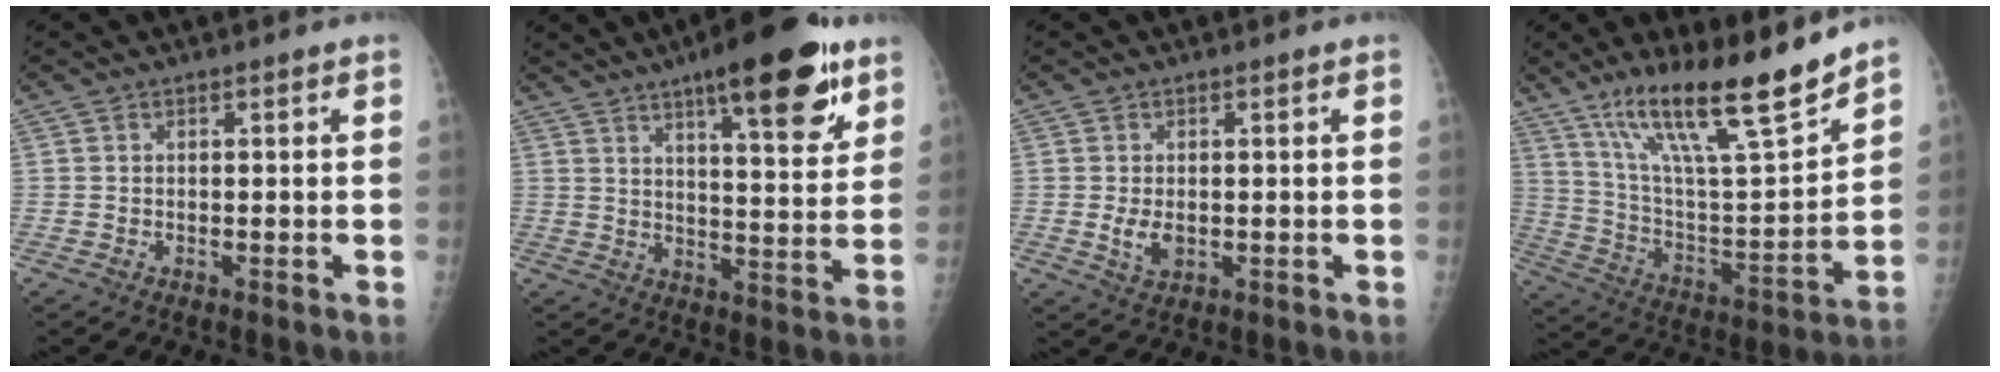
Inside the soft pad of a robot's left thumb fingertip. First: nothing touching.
{"total": 18.1, "force": [10.7, 5.0, 13.7], "torque": [-0.166, -0.047, 0.155]}
{"total": 3.4, "force": [-0.2, 2.2, 2.5], "torque": [-0.043, -0.007, 0.001]}
{"total": 22.0, "force": [16.1, 3.5, 14.6], "torque": [-0.225, -0.075, 0.285]}